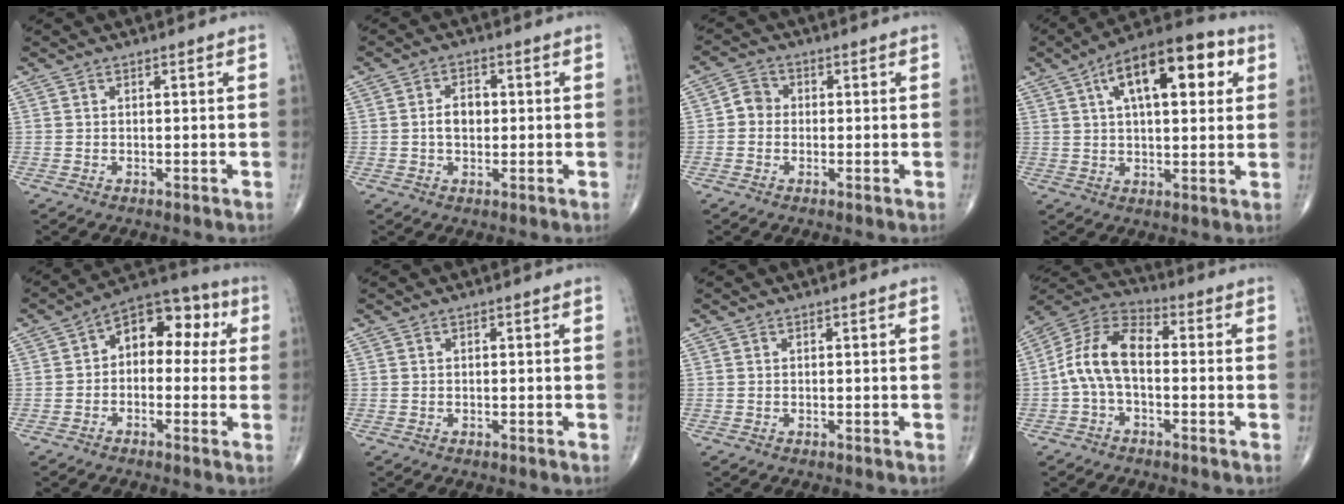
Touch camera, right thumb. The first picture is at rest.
{"total": 4.3, "force": [0.0, 2.8, 3.2], "torque": [-0.051, 0.010, -0.003]}
{"total": 3.5, "force": [-0.3, 3.1, 1.5], "torque": [-0.008, 0.009, -0.015]}
{"total": 17.8, "force": [6.1, 7.9, 14.7], "torque": [-0.202, 0.013, 0.086]}
{"total": 11.3, "force": [1.5, 7.3, 8.5], "torque": [-0.075, 0.042, 0.004]}
{"total": 0.0}
{"total": 0.0}
{"total": 10.7, "force": [-0.9, 6.0, 8.9], "torque": [-0.170, 0.036, -0.029]}